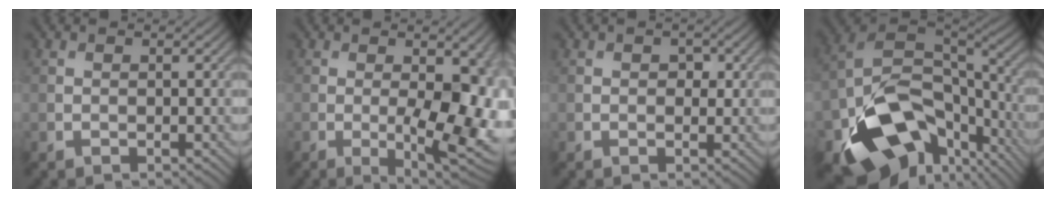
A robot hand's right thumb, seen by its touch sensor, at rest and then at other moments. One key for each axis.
{"total": 10.0, "fx": -1.4, "fy": 2.7, "fz": 9.5, "tx": -0.124, "ty": -0.013, "tz": -0.016}
{"total": 1.3, "fx": 0.2, "fy": 1.0, "fz": 0.7, "tx": -0.010, "ty": -0.006, "tz": 0.000}
{"total": 18.0, "fx": -8.5, "fy": 11.6, "fz": 10.8, "tx": -0.230, "ty": -0.050, "tz": -0.126}